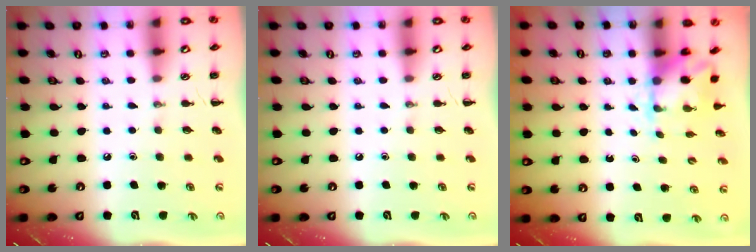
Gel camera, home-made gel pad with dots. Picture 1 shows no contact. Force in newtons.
{"total": 0.0}
{"total": 2.1, "press": 2.0, "slide": 0.7}